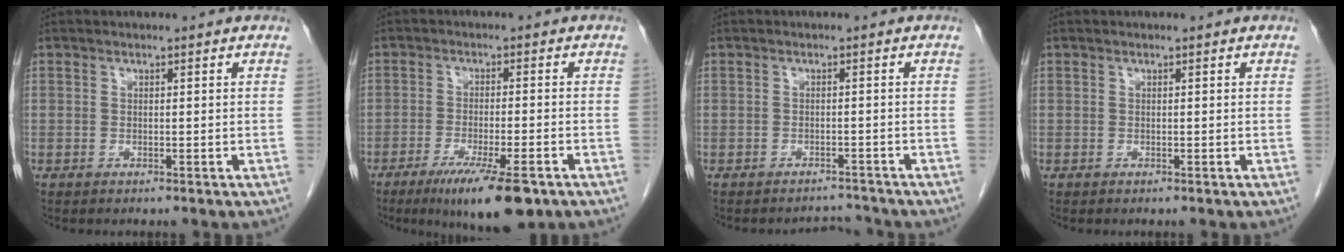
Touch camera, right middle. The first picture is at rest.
{"total": 10.9, "force": [-6.9, 1.6, 8.2], "torque": [-0.129, -0.023, -0.104]}
{"total": 2.3, "force": [-2.1, 0.1, -0.8], "torque": [0.015, -0.003, -0.027]}
{"total": 0.0}